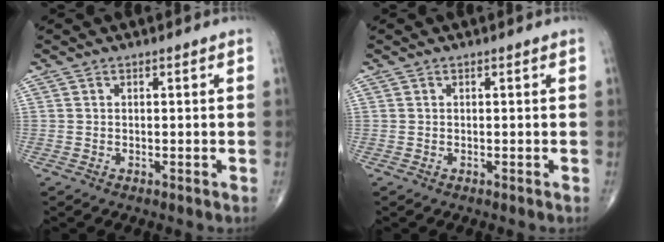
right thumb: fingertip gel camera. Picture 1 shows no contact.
{"total": 0.0}